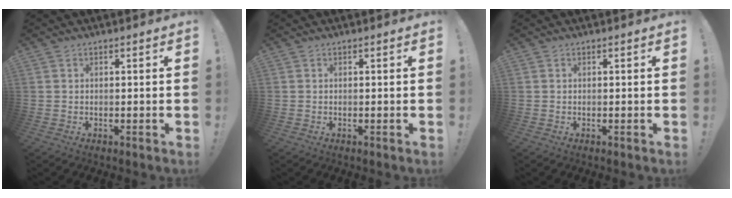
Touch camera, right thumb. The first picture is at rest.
{"total": 0.0}
{"total": 0.0}